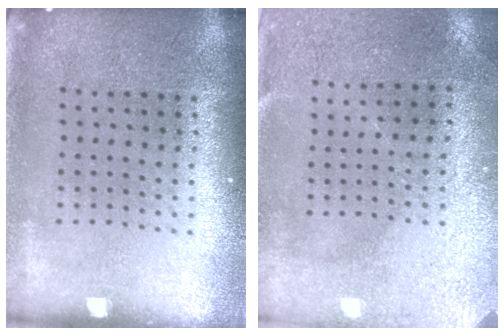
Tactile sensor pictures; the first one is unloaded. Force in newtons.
{"total": 3.0, "press": 2.4, "slide": 1.8}